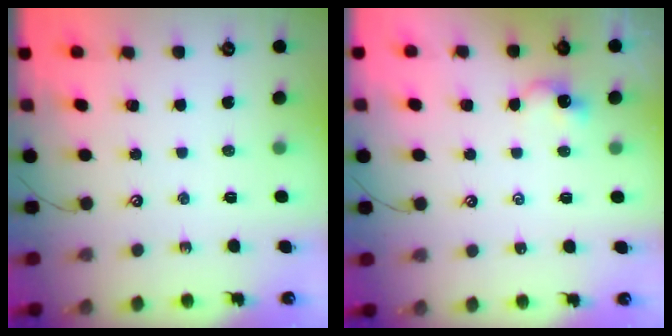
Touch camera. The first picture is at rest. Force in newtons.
{"total": 0.0}